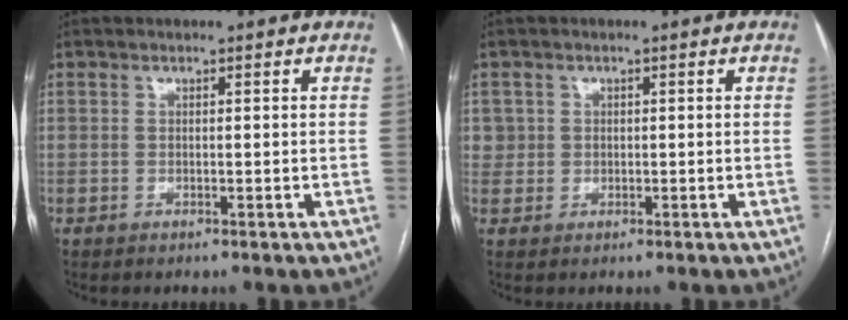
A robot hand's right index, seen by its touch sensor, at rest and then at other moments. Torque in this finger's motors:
{"motor_torque": [0.29, 0.25, 0.20, 0.05]}